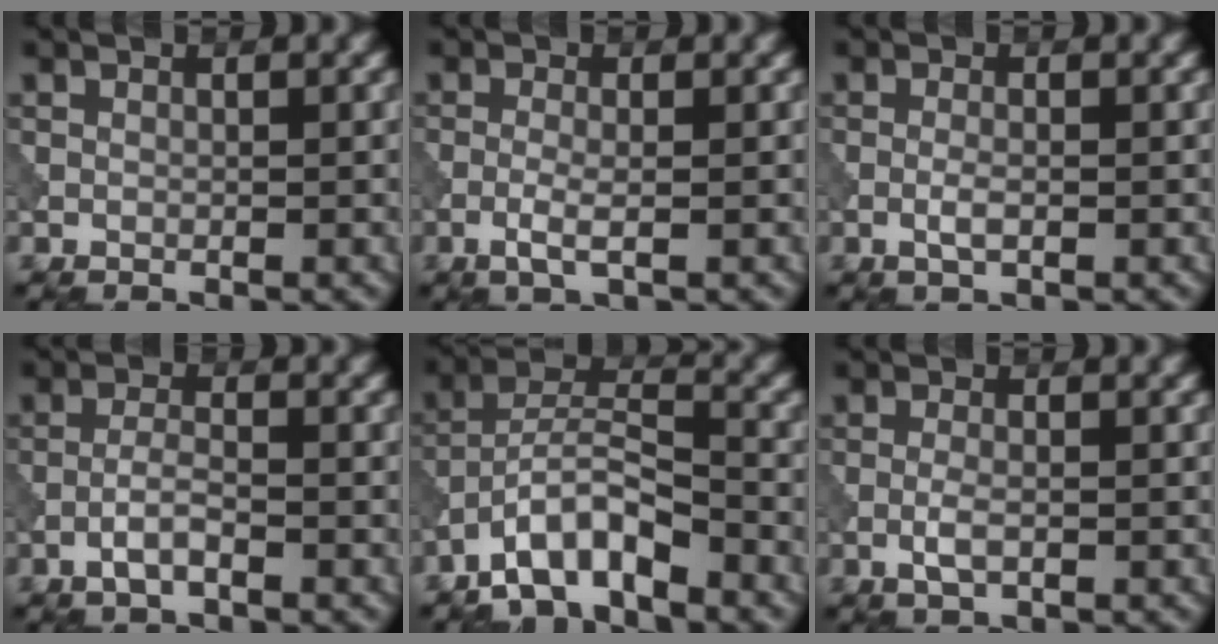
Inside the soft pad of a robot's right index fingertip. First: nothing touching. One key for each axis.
{"total": 1.9, "fx": -0.7, "fy": 0.4, "fz": 1.8, "tx": -0.038, "ty": -0.001, "tz": -0.019}
{"total": 1.4, "fx": -0.4, "fy": 0.4, "fz": 1.3, "tx": -0.028, "ty": -0.001, "tz": -0.013}
{"total": 2.2, "fx": -1.2, "fy": 0.5, "fz": 1.7, "tx": -0.036, "ty": 0.007, "tz": -0.028}
{"total": 5.6, "fx": -4.0, "fy": 1.7, "fz": 3.5, "tx": -0.060, "ty": 0.012, "tz": -0.081}
{"total": 1.8, "fx": -0.6, "fy": 0.6, "fz": 1.5, "tx": -0.034, "ty": -0.001, "tz": -0.016}